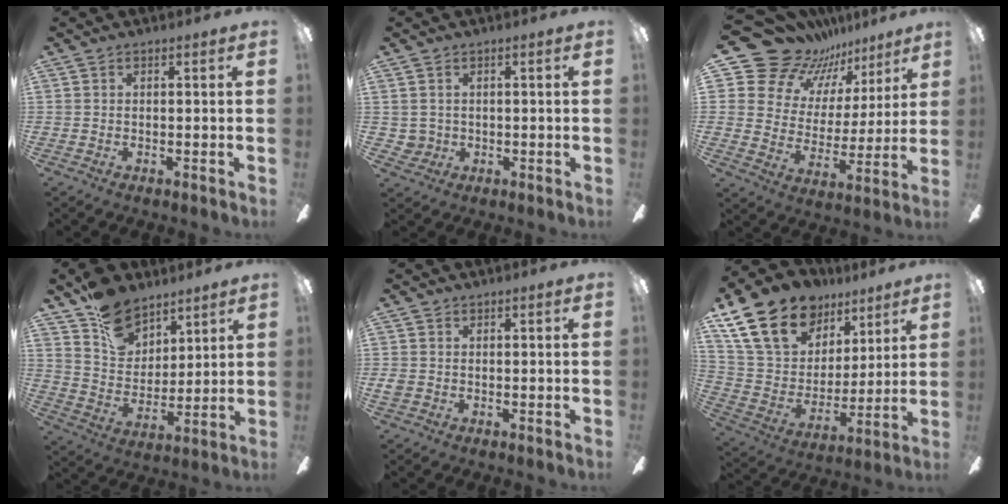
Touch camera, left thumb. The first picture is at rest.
{"total": 2.8, "force": [0.8, 2.7, 0.2], "torque": [-0.011, 0.004, 0.018]}
{"total": 17.4, "force": [14.0, 9.8, 3.3], "torque": [-0.085, -0.111, 0.266]}
{"total": 13.3, "force": [9.4, 8.3, 4.4], "torque": [-0.086, -0.050, 0.183]}
{"total": 1.4, "force": [0.0, 1.3, 0.5], "torque": [-0.010, 0.004, 0.000]}
{"total": 22.2, "force": [13.7, 14.1, 10.4], "torque": [-0.198, -0.067, 0.265]}